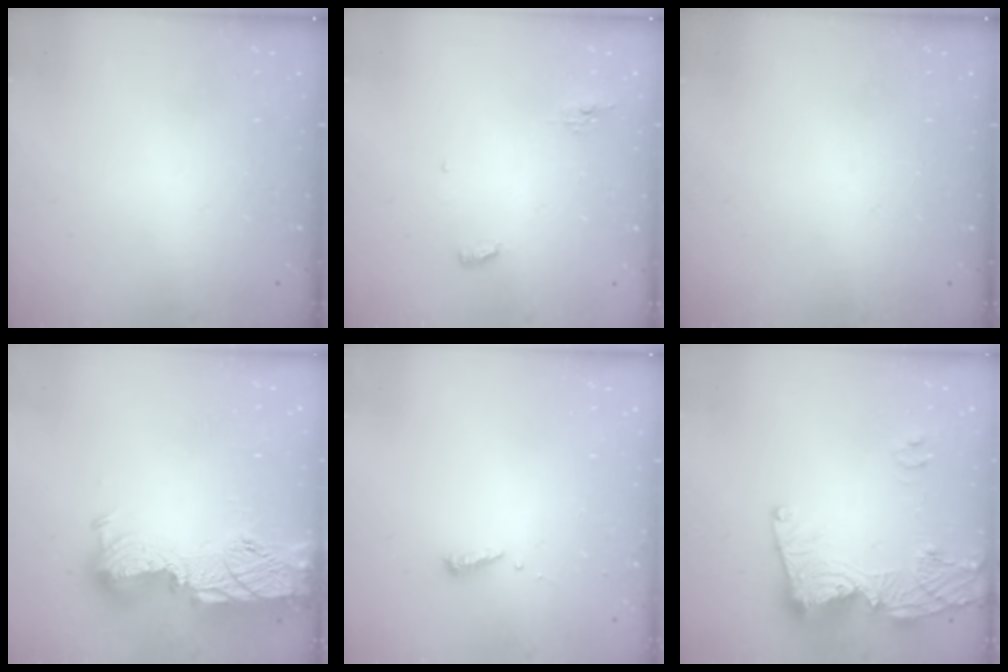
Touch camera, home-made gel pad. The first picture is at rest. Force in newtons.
{"total": 4.8, "press": 4.8, "slide": 0.3}
{"total": 0.0}
{"total": 19.3, "press": 19.2, "slide": 1.1}
{"total": 5.3, "press": 5.3, "slide": 0.5}
{"total": 14.9, "press": 14.8, "slide": 1.7}